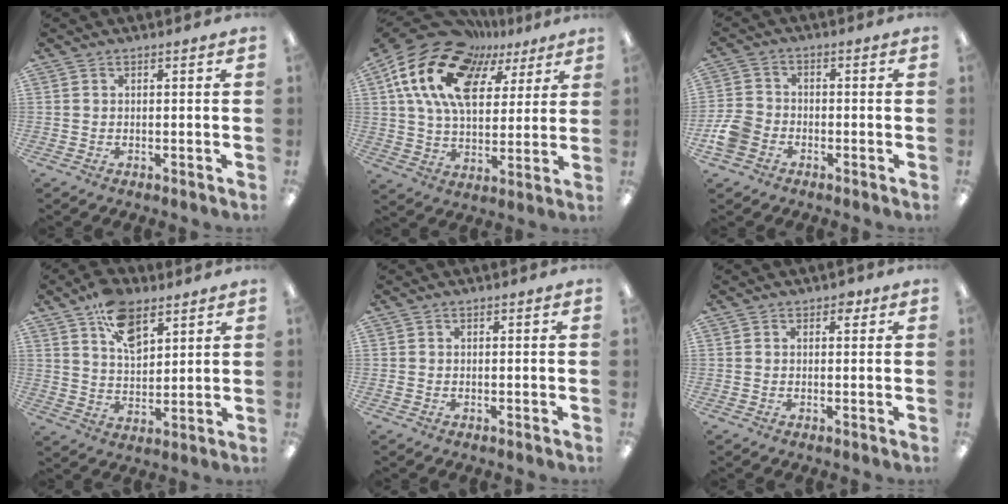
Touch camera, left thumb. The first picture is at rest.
{"total": 21.1, "force": [10.9, 13.1, 12.5], "torque": [-0.259, -0.046, 0.193]}
{"total": 6.6, "force": [-3.0, 4.9, 3.1], "torque": [-0.065, 0.019, -0.054]}
{"total": 11.4, "force": [6.8, 6.3, 6.7], "torque": [-0.106, -0.026, 0.122]}
{"total": 0.7, "force": [-0.1, 0.4, 0.5], "torque": [-0.008, 0.002, -0.004]}
{"total": 2.1, "force": [0.9, 1.2, 1.4], "torque": [-0.014, -0.002, 0.011]}